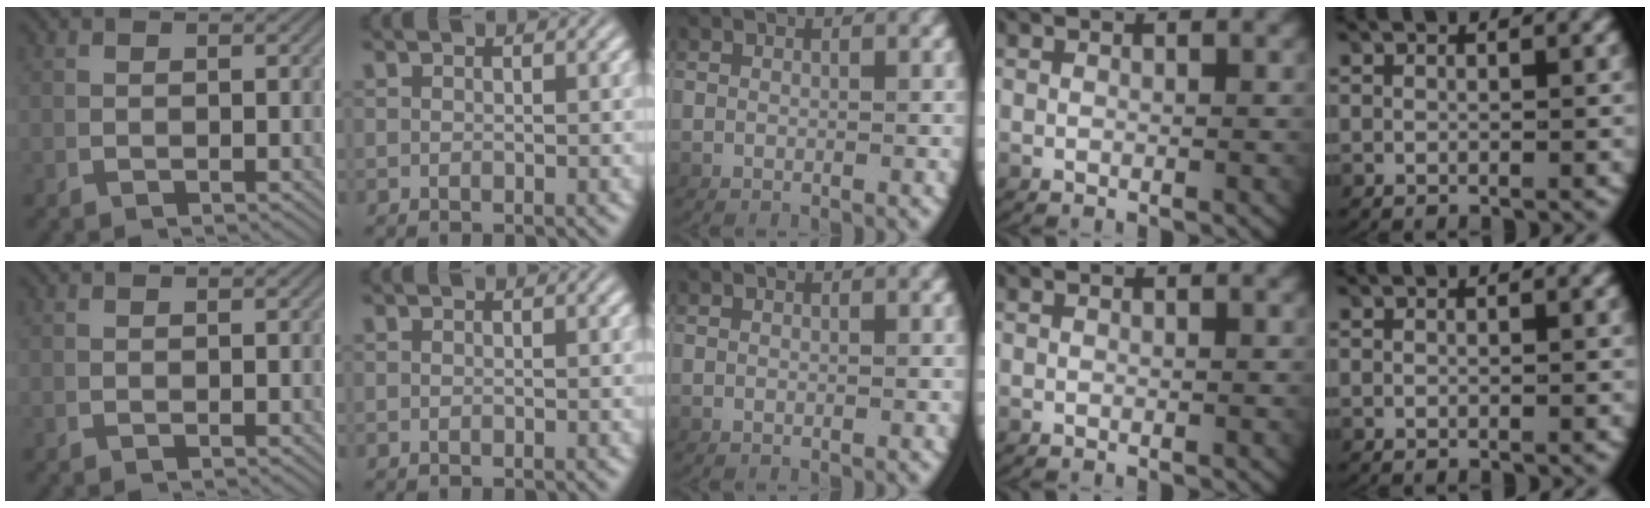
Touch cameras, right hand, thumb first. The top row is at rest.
{}